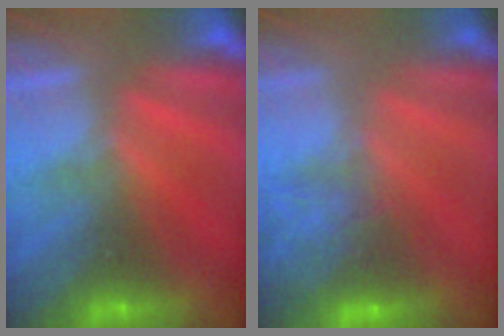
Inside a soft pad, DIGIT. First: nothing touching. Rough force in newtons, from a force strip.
{"total": 7.7}